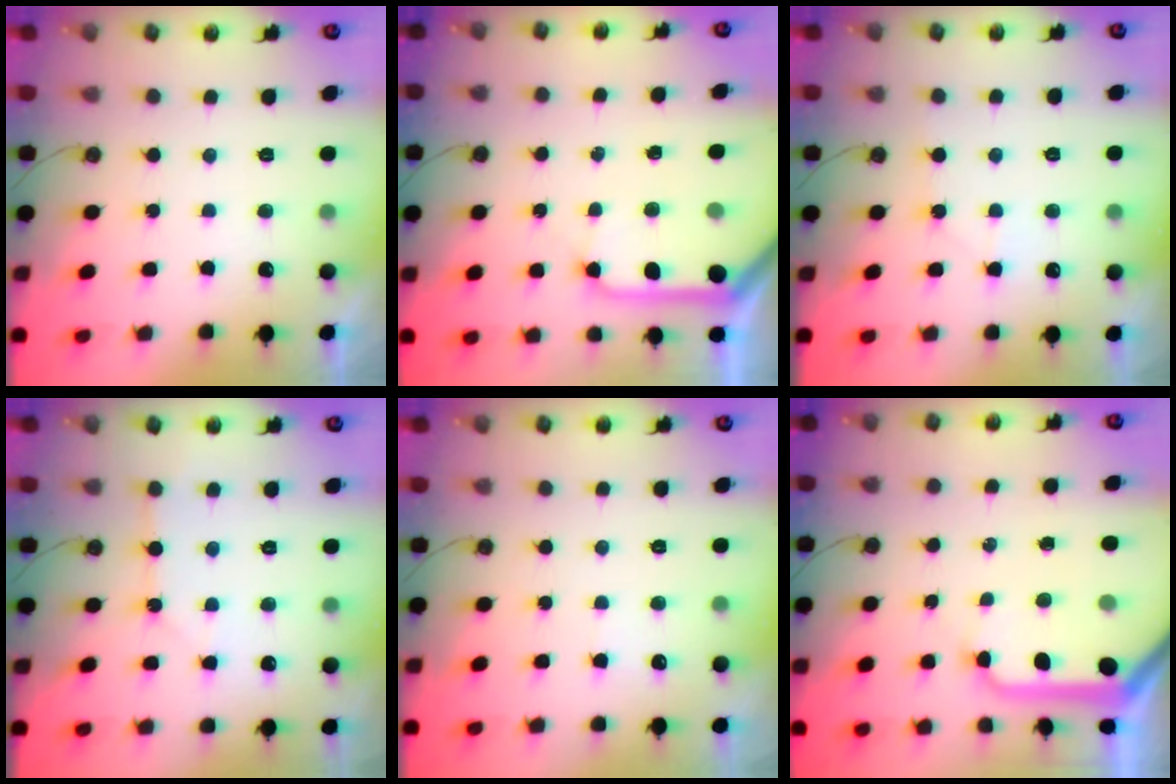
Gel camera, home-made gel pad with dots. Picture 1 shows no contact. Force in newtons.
{"total": 10.4, "press": 10.3, "slide": 1.3}
{"total": 4.6, "press": 4.6, "slide": 0.7}
{"total": 3.4, "press": 3.4, "slide": 0.3}
{"total": 3.2, "press": 3.2, "slide": 0.5}
{"total": 14.6, "press": 14.5, "slide": 1.9}